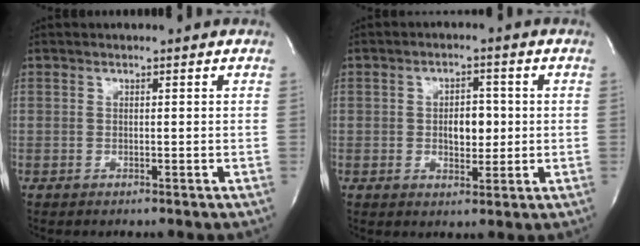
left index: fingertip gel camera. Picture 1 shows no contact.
{"total": 4.5, "force": [-0.1, 2.6, 3.7], "torque": [-0.052, 0.003, 0.002]}